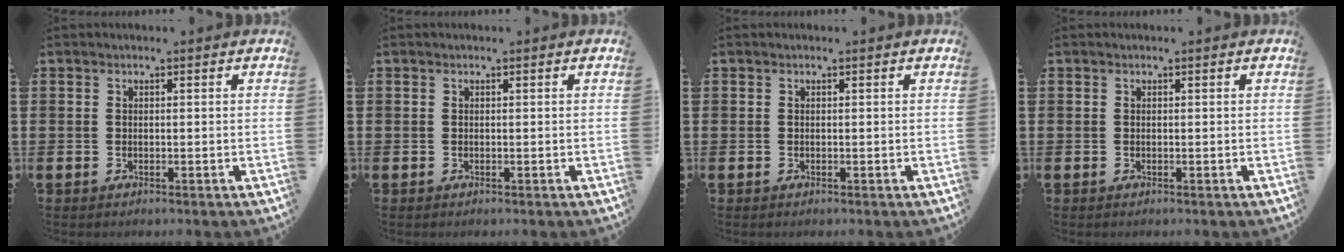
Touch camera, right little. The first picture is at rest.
{"total": 0.0}
{"total": 0.0}
{"total": 0.0}